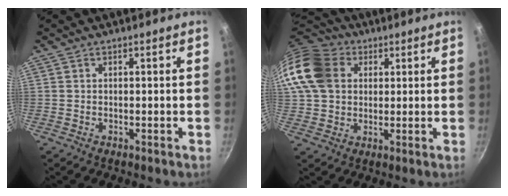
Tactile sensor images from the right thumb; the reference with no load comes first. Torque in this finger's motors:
{"motor_torque": [1.09, 1.75, 0.77, -0.36, 0.24]}